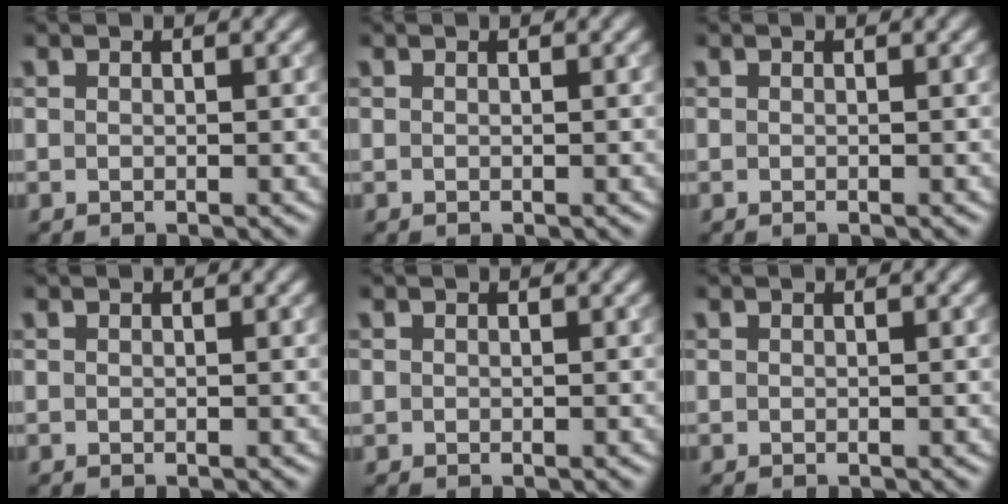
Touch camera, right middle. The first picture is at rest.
{"total": 0.0}
{"total": 0.0}
{"total": 0.0}
{"total": 0.0}
{"total": 0.0}